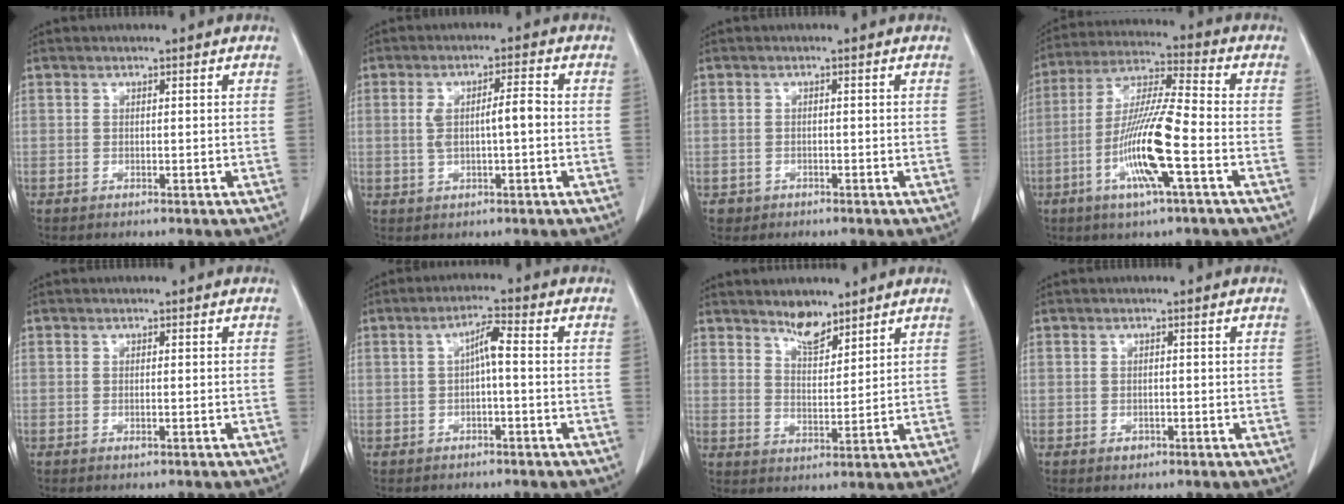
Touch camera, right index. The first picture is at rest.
{"total": 5.3, "force": [0.1, 1.0, 5.2], "torque": [-0.100, 0.016, 0.008]}
{"total": 1.4, "force": [-0.7, 1.1, -0.1], "torque": [-0.007, 0.005, -0.010]}
{"total": 13.4, "force": [-4.2, 0.4, 12.7], "torque": [-0.254, -0.005, -0.082]}
{"total": 0.5, "force": [-0.1, 0.1, 0.5], "torque": [-0.010, 0.000, 0.001]}
{"total": 3.5, "force": [-0.1, 0.4, 3.5], "torque": [-0.063, 0.013, 0.001]}
{"total": 4.5, "force": [3.9, 1.4, 1.8], "torque": [-0.037, -0.005, 0.074]}
{"total": 1.1, "force": [-0.5, 0.9, 0.4], "torque": [-0.006, 0.003, -0.003]}